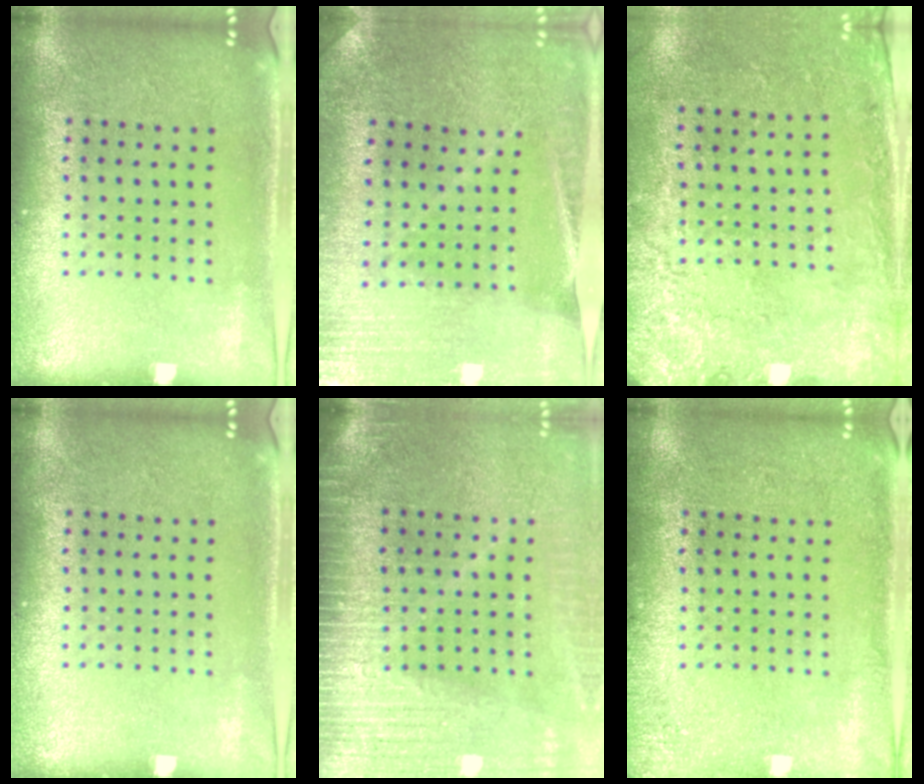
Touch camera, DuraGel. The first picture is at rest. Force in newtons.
{"total": 0.8, "press": 0.8, "slide": 0.1}
{"total": 2.6, "press": 2.1, "slide": 1.5}
{"total": 0.0}
{"total": 3.7, "press": 3.1, "slide": 1.9}
{"total": 1.4, "press": 1.4, "slide": 0.2}